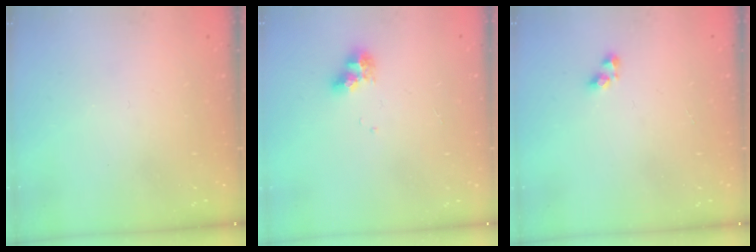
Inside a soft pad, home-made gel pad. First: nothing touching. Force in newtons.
{"total": 7.4, "press": 7.4, "slide": 0.5}
{"total": 3.6, "press": 3.6, "slide": 0.1}